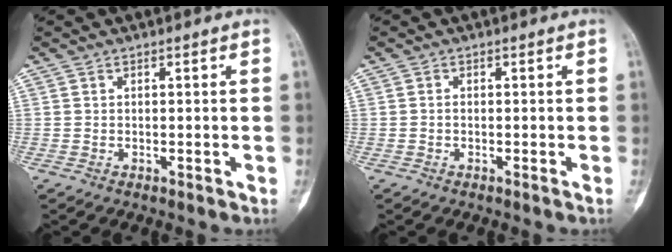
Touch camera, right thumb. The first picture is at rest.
{"total": 0.6, "force": [-0.3, 0.1, 0.5], "torque": [-0.012, -0.001, -0.008]}